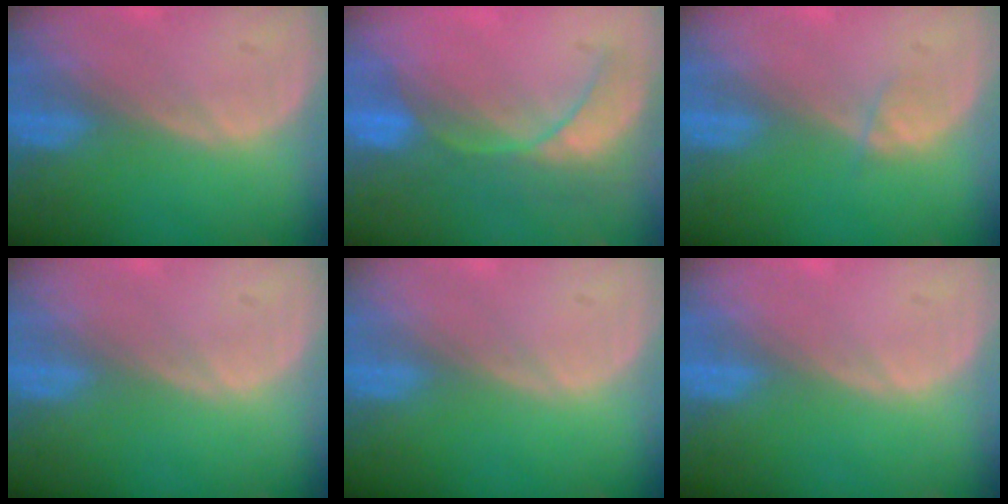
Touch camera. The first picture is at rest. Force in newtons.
{"total": 8.6, "press": 7.7, "slide": 3.7}
{"total": 1.2, "press": 1.2, "slide": 0.2}
{"total": 0.0}
{"total": 0.0}
{"total": 0.0}